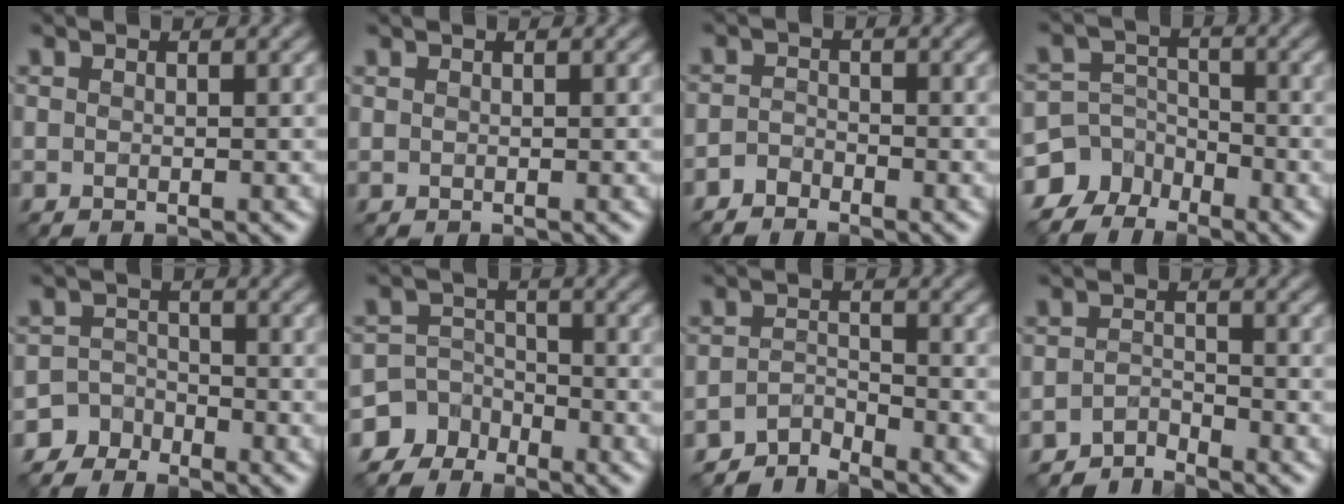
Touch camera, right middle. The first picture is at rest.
{"total": 0.0}
{"total": 1.6, "force": [-1.5, 0.4, 0.1], "torque": [-0.002, 0.003, -0.035]}
{"total": 5.7, "force": [-4.3, 3.8, 0.4], "torque": [0.015, -0.002, -0.092]}
{"total": 3.1, "force": [-2.6, 1.6, -0.4], "torque": [0.031, 0.007, -0.054]}
{"total": 5.2, "force": [-3.9, 3.5, -0.1], "torque": [0.027, -0.004, -0.085]}
{"total": 2.4, "force": [-2.4, 0.2, 0.0], "torque": [-0.001, 0.008, -0.052]}
{"total": 2.0, "force": [-2.0, 0.1, -0.1], "torque": [0.001, 0.007, -0.042]}